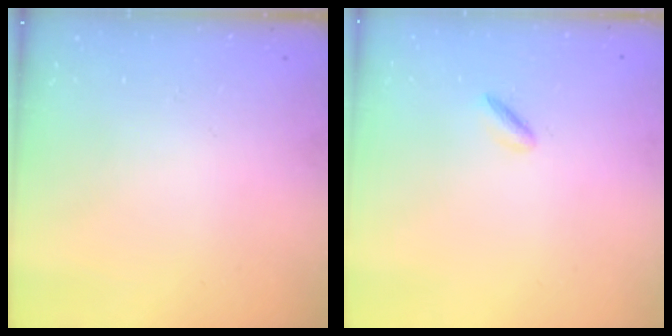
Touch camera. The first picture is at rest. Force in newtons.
{"total": 2.0, "press": 2.0, "slide": 0.4}